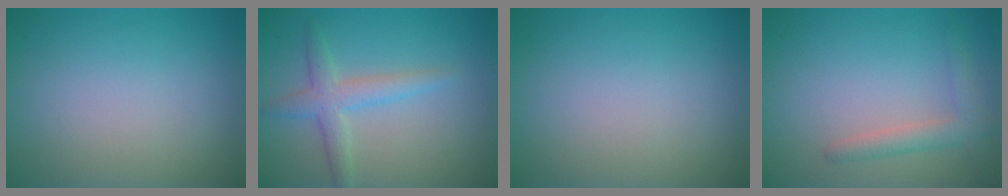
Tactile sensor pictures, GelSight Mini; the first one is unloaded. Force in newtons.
{"total": 2.9, "press": 2.9, "slide": 0.0}
{"total": 0.0}
{"total": 2.2, "press": 2.1, "slide": 0.2}